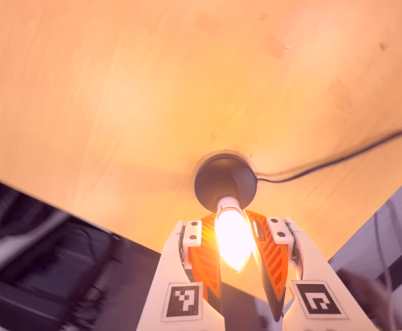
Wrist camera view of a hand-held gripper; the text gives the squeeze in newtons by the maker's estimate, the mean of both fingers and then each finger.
{"total": 14.1, "left": 14.4, "right": 13.9}